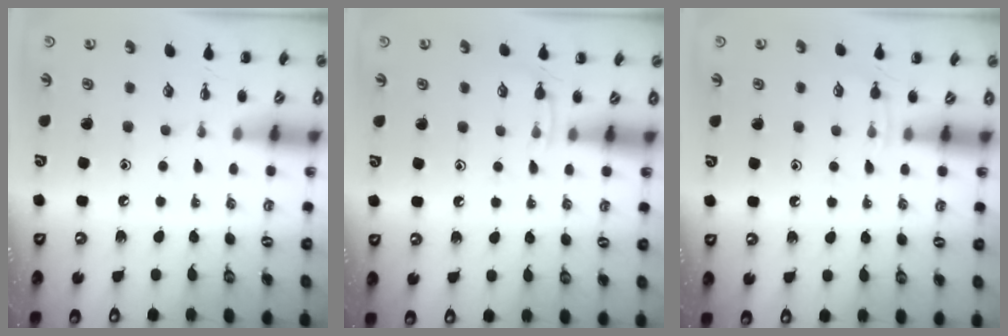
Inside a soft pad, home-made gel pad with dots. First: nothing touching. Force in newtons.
{"total": 4.3, "press": 4.1, "slide": 1.4}
{"total": 4.4, "press": 4.2, "slide": 1.4}